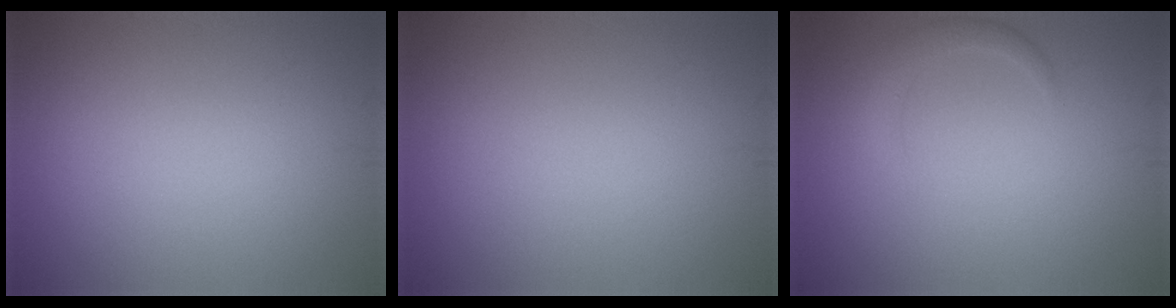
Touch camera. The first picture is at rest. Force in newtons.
{"total": 0.0}
{"total": 1.5, "press": 1.5, "slide": 0.1}